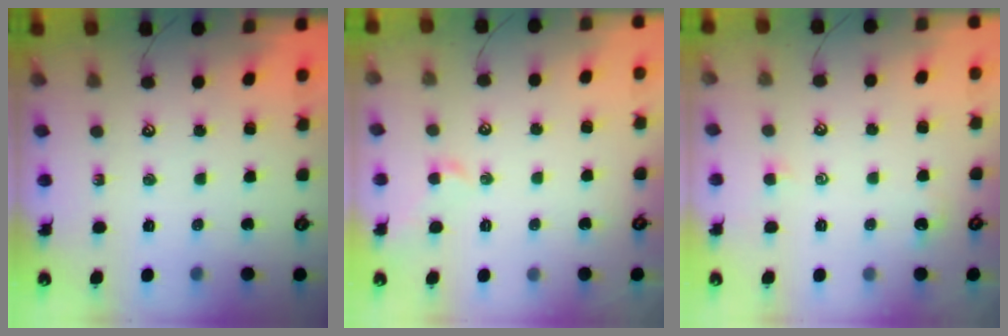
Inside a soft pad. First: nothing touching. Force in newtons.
{"total": 0.9, "press": 0.6, "slide": 0.7}
{"total": 0.6, "press": 0.2, "slide": 0.6}